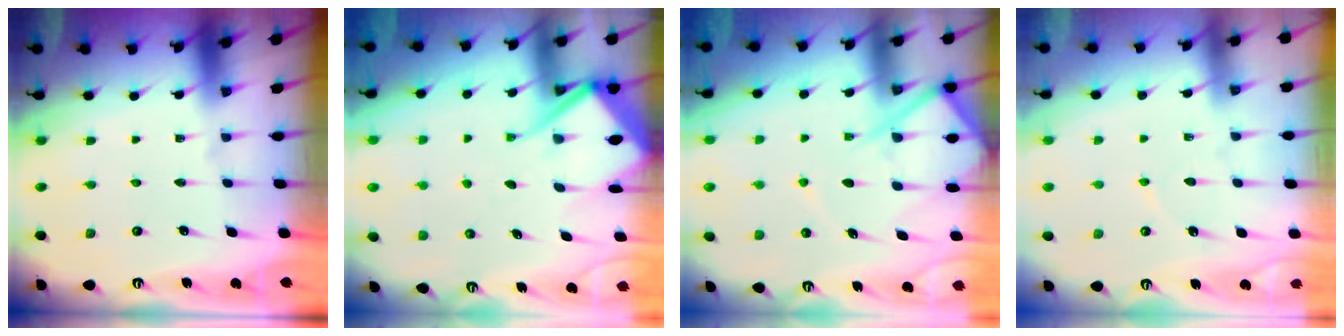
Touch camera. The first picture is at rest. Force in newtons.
{"total": 9.7, "press": 9.6, "slide": 1.0}
{"total": 11.0, "press": 11.0, "slide": 1.0}
{"total": 3.3, "press": 3.2, "slide": 0.5}